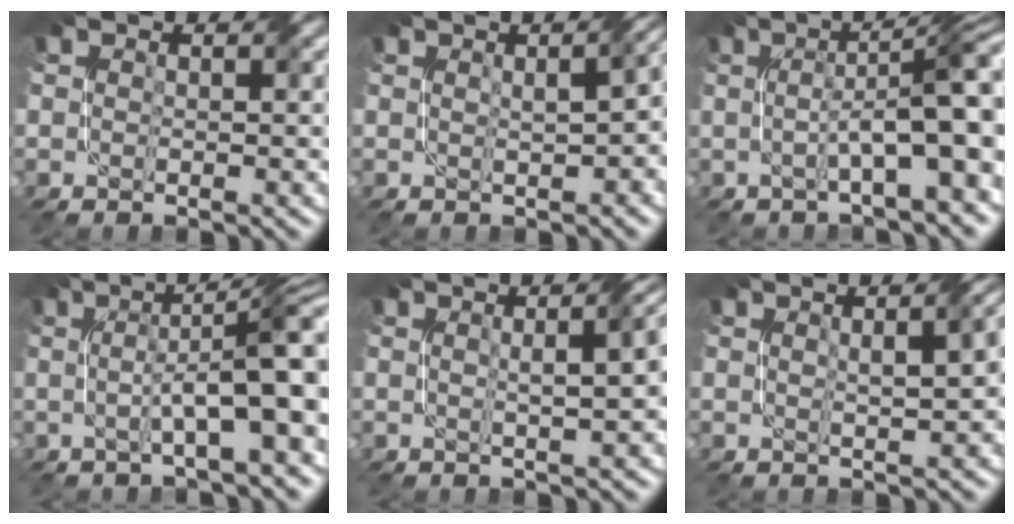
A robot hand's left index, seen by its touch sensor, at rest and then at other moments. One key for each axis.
{"total": 5.0, "fx": 0.3, "fy": 1.9, "fz": 4.6, "tx": -0.057, "ty": 0.006, "tz": 0.012}
{"total": 8.6, "fx": -0.4, "fy": 1.9, "fz": 8.3, "tx": -0.117, "ty": 0.021, "tz": -0.011}
{"total": 8.3, "fx": 0.0, "fy": 1.7, "fz": 8.2, "tx": -0.113, "ty": 0.020, "tz": -0.005}
{"total": 7.1, "fx": 1.2, "fy": 2.8, "fz": 6.4, "tx": -0.032, "ty": 0.037, "tz": 0.000}
{"total": 5.3, "fx": 1.1, "fy": 1.6, "fz": 4.9, "tx": -0.032, "ty": 0.022, "tz": 0.013}